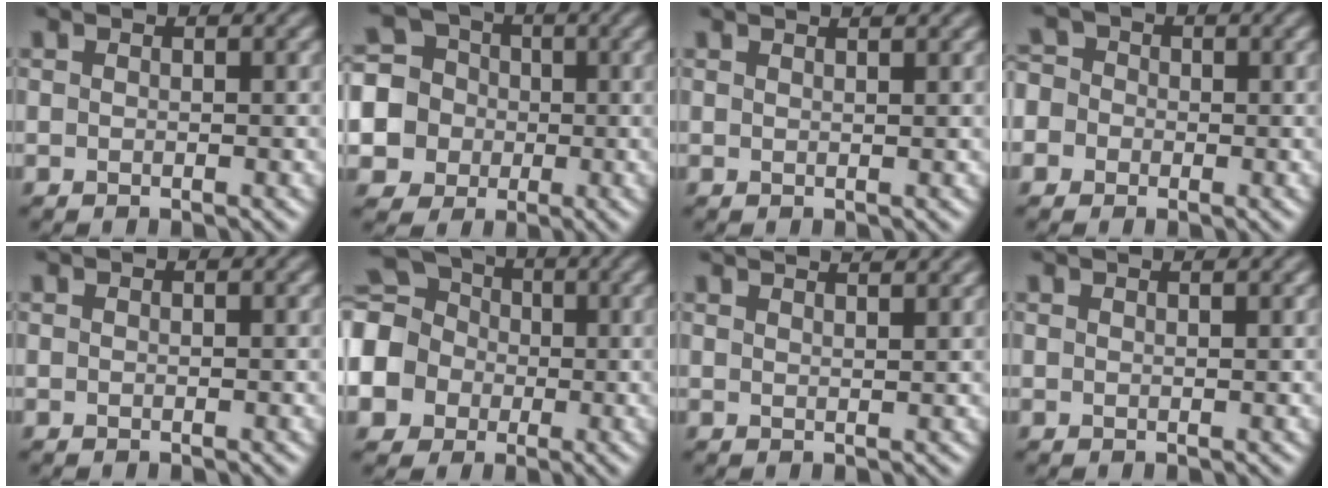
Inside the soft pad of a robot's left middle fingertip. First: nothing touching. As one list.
[{"total": 7.5, "force": [-1.1, 7.2, 2.0], "torque": [-0.051, 0.015, -0.048]}, {"total": 2.7, "force": [2.1, 1.0, 1.3], "torque": [0.001, 0.010, -0.002]}, {"total": 4.2, "force": [-0.6, 3.9, 1.4], "torque": [-0.016, 0.025, -0.046]}, {"total": 0.0}, {"total": 10.9, "force": [-1.1, 9.9, 4.5], "torque": [-0.125, 0.008, -0.051]}, {"total": 4.7, "force": [3.7, 1.7, 2.4], "torque": [-0.009, 0.033, 0.016]}, {"total": 1.5, "force": [1.2, 0.4, 0.7], "torque": [-0.004, 0.000, 0.005]}]